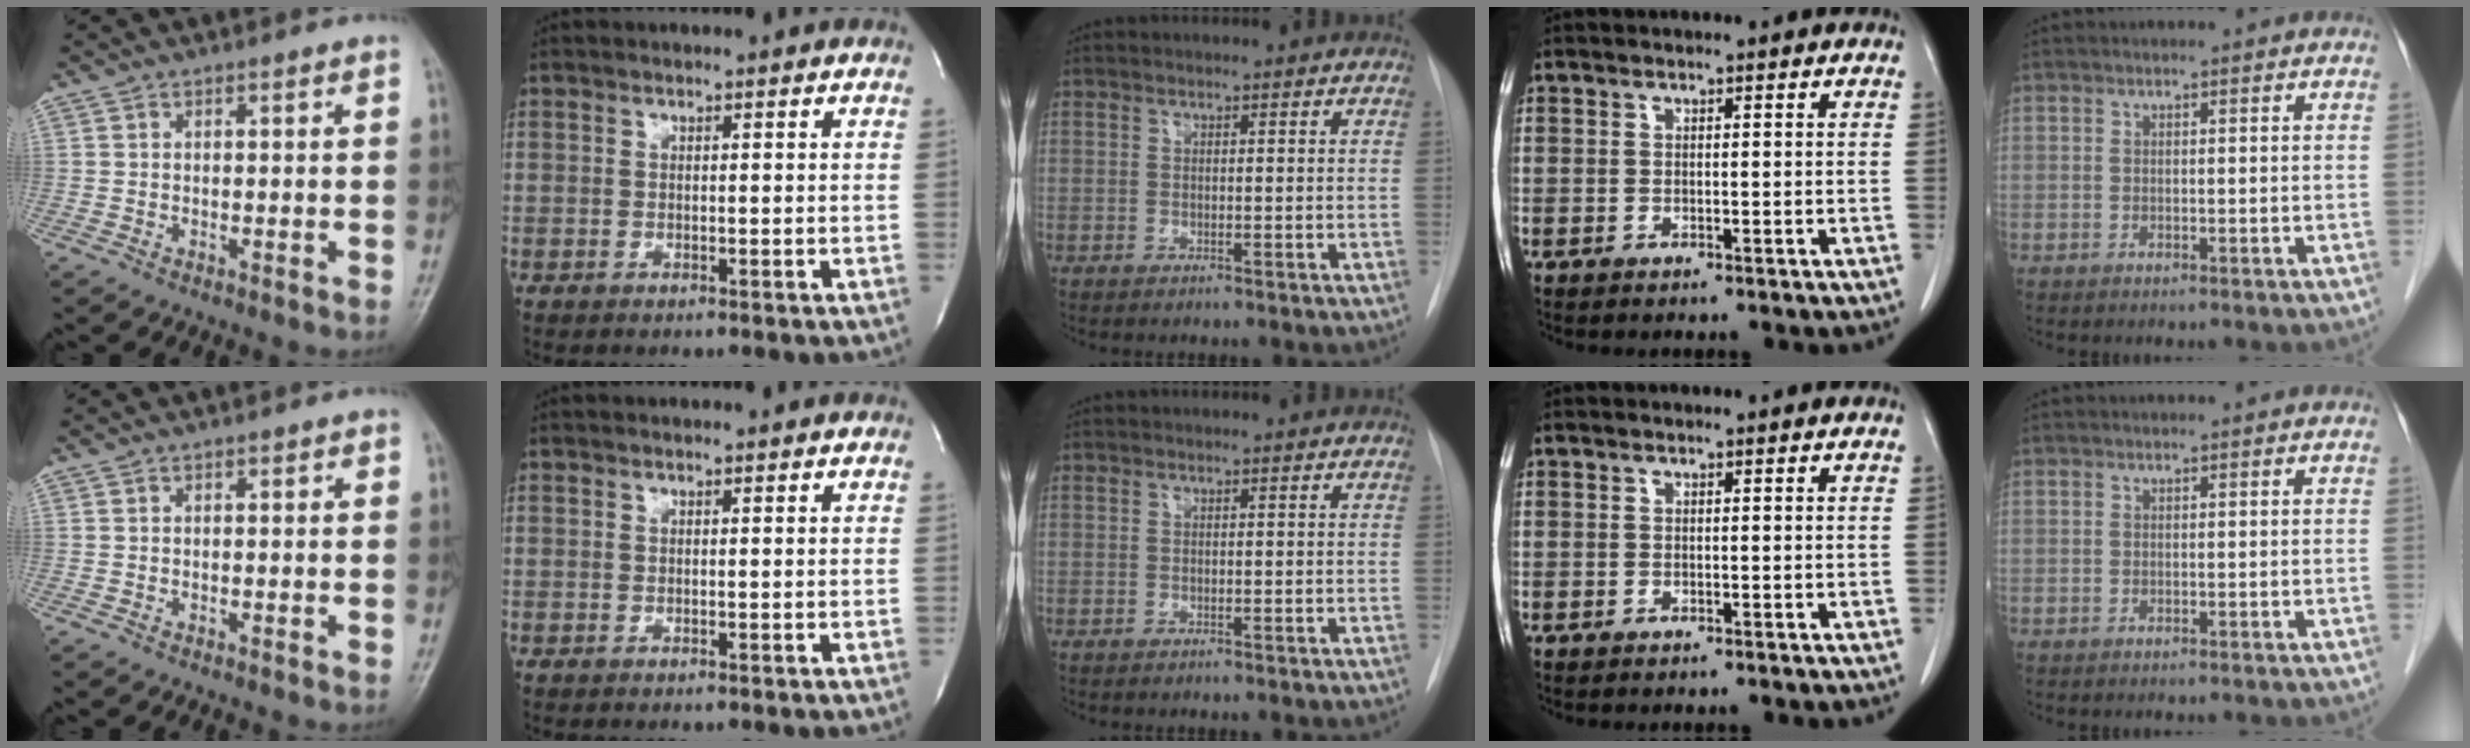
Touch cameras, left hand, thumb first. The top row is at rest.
{"index": {"total": 0.6, "force": [0.6, 0.0, 0.2], "torque": [-0.007, 0.001, 0.007]}}